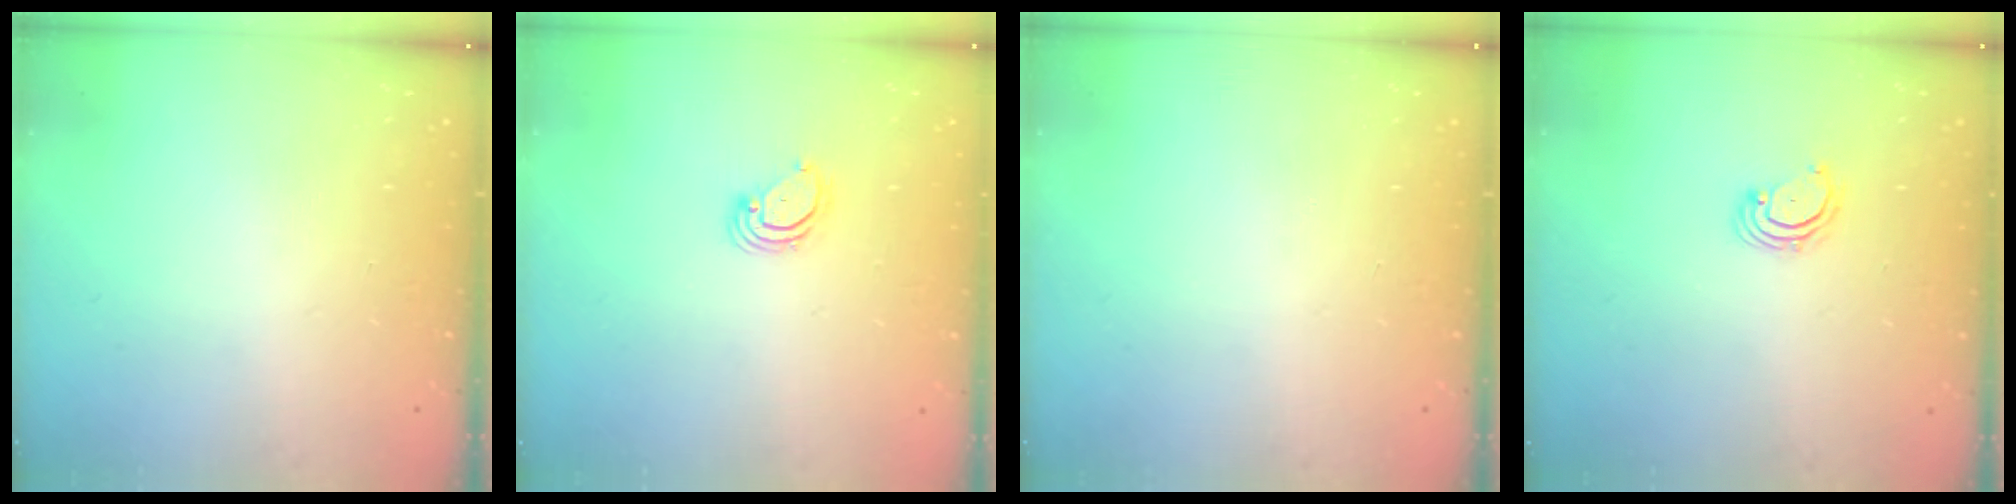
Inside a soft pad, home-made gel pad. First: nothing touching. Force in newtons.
{"total": 4.1, "press": 4.0, "slide": 0.3}
{"total": 0.0}
{"total": 2.7, "press": 2.7, "slide": 0.3}